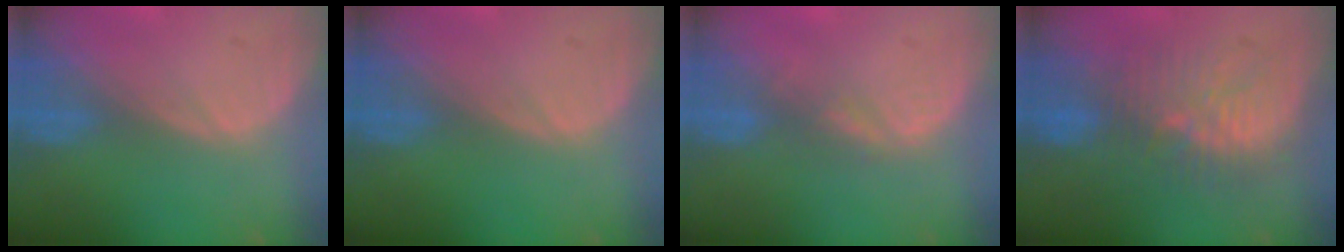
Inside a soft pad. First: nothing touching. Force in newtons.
{"total": 0.0}
{"total": 2.7, "press": 2.1, "slide": 1.7}
{"total": 9.2, "press": 9.0, "slide": 2.0}